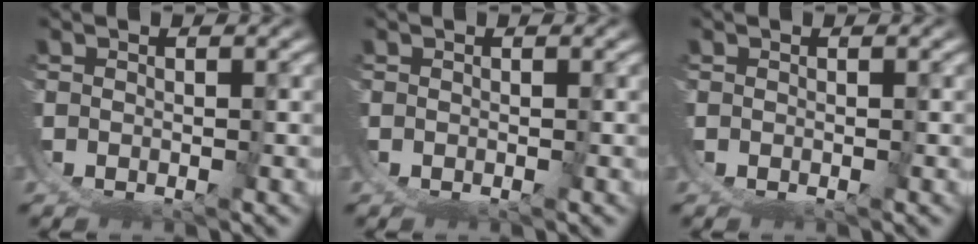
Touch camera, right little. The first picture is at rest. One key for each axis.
{"total": 0.0}
{"total": 0.0}